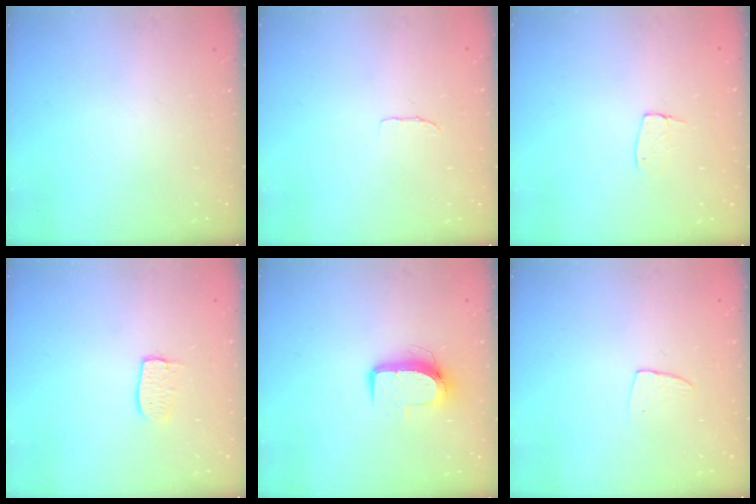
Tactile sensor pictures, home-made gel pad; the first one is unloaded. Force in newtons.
{"total": 3.4, "press": 3.4, "slide": 0.2}
{"total": 5.5, "press": 5.5, "slide": 0.4}
{"total": 5.8, "press": 5.8, "slide": 0.4}
{"total": 9.1, "press": 9.1, "slide": 0.9}
{"total": 4.9, "press": 4.8, "slide": 0.4}